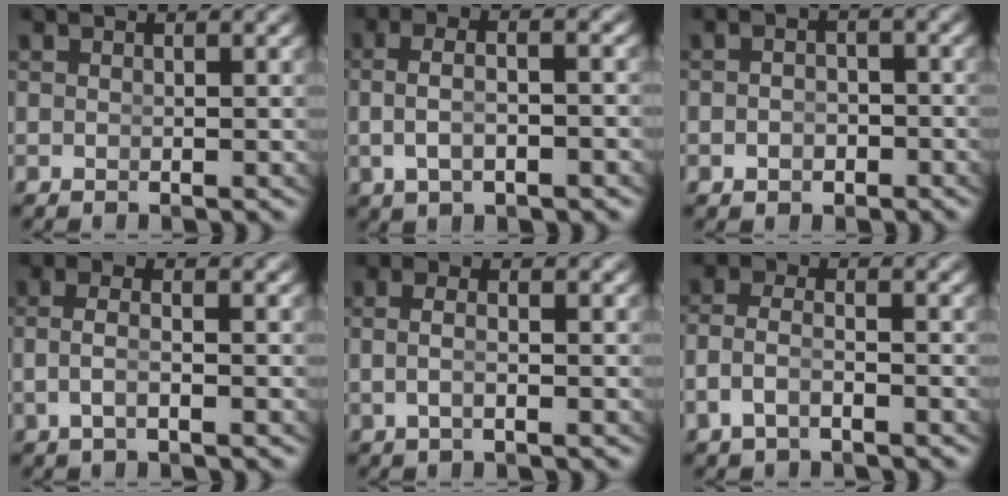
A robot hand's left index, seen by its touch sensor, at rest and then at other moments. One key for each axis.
{"total": 3.6, "fx": -0.7, "fy": 1.6, "fz": 3.1, "tx": -0.063, "ty": -0.003, "tz": -0.006}
{"total": 1.9, "fx": -1.2, "fy": 1.3, "fz": 0.7, "tx": -0.006, "ty": -0.008, "tz": -0.020}
{"total": 2.6, "fx": -0.9, "fy": 0.7, "fz": 2.3, "tx": -0.053, "ty": -0.012, "tz": -0.009}
{"total": 2.1, "fx": -0.8, "fy": 0.2, "fz": 1.9, "tx": -0.043, "ty": -0.011, "tz": -0.007}
{"total": 3.2, "fx": -1.6, "fy": 1.9, "fz": 2.0, "tx": -0.056, "ty": -0.018, "tz": -0.020}